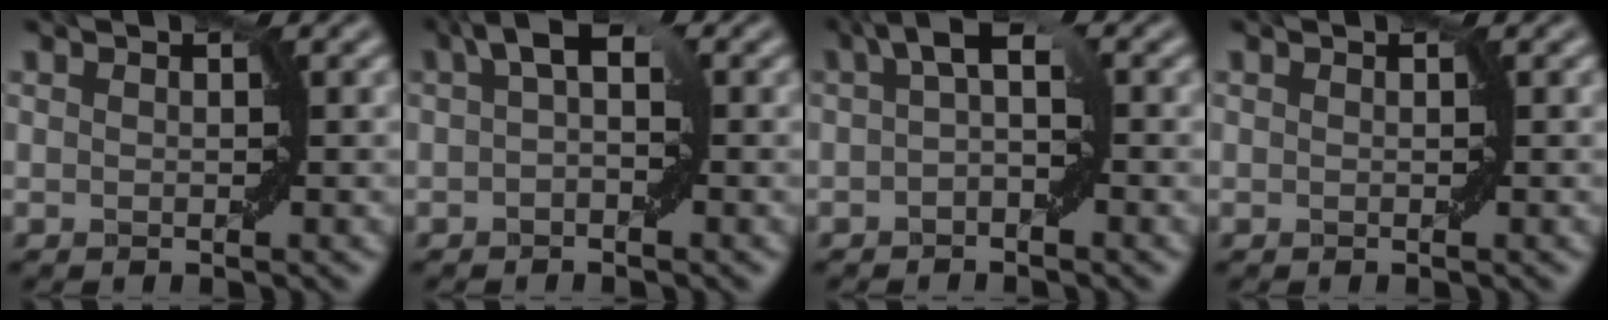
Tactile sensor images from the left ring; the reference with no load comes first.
{"total": 3.1, "force": [0.7, 1.3, 2.7], "torque": [-0.035, 0.013, 0.003]}
{"total": 3.2, "force": [0.4, 1.1, 3.0], "torque": [-0.040, 0.013, -0.003]}
{"total": 0.0}